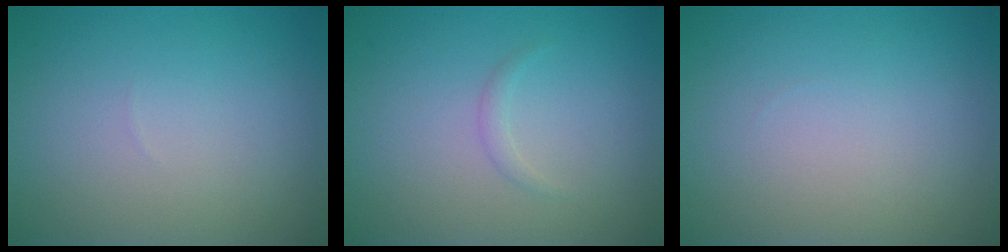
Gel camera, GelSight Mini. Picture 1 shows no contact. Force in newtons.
{"total": 0.8, "press": 0.8, "slide": 0.0}
{"total": 0.0}